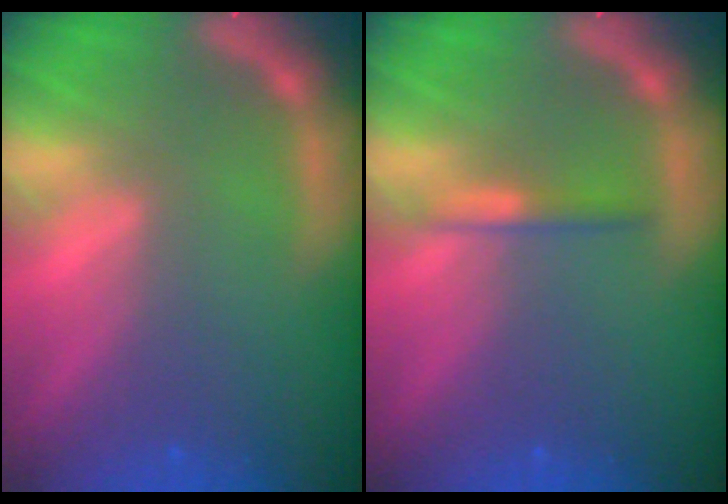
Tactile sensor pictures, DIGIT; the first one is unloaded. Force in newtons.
{"total": 1.4}